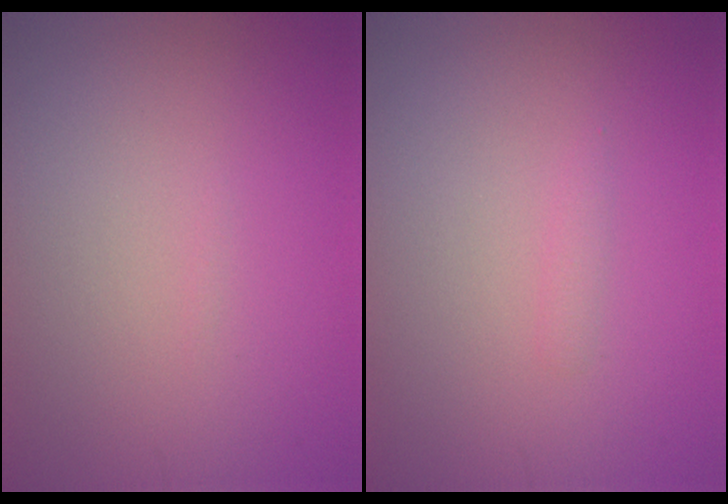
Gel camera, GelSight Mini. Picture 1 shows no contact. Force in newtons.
{"total": 0.6, "press": 0.6, "slide": 0.1}